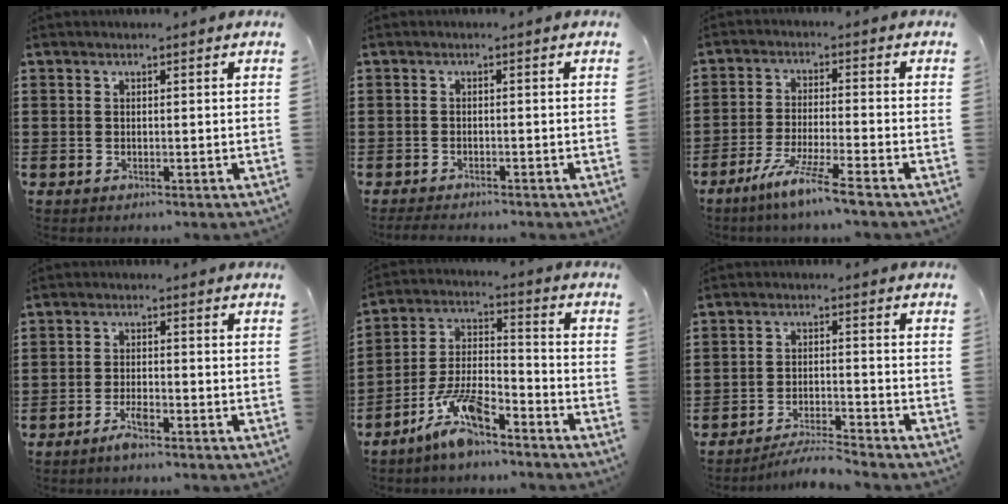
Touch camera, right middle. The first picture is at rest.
{"total": 1.2, "force": [-1.2, 0.1, 0.1], "torque": [-0.006, -0.001, -0.023]}
{"total": 6.9, "force": [-5.5, -0.5, 4.1], "torque": [-0.083, -0.015, -0.105]}
{"total": 2.9, "force": [-2.1, 0.4, 2.0], "torque": [-0.042, 0.001, -0.040]}
{"total": 9.9, "force": [-7.6, 2.4, 5.8], "torque": [-0.126, 0.007, -0.147]}
{"total": 4.1, "force": [-3.9, 0.0, 1.1], "torque": [-0.021, 0.001, -0.079]}